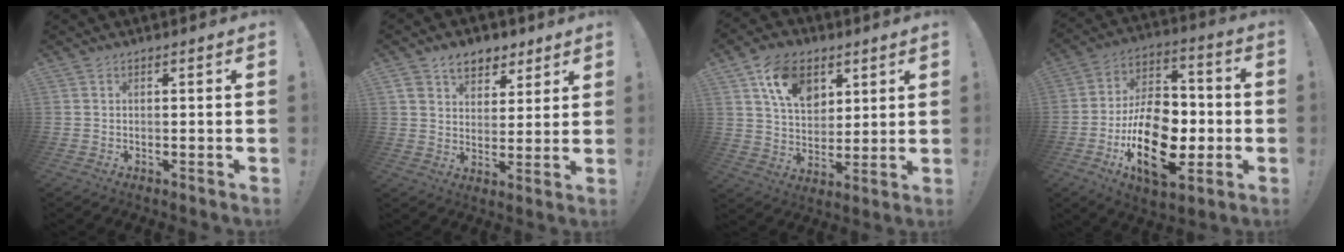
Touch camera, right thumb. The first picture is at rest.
{"total": 8.9, "force": [5.6, 6.2, 3.0], "torque": [-0.041, -0.032, 0.107]}
{"total": 14.5, "force": [7.3, 9.9, 7.7], "torque": [-0.118, -0.024, 0.138]}
{"total": 23.8, "force": [-6.3, 14.0, 18.2], "torque": [-0.315, 0.034, -0.094]}